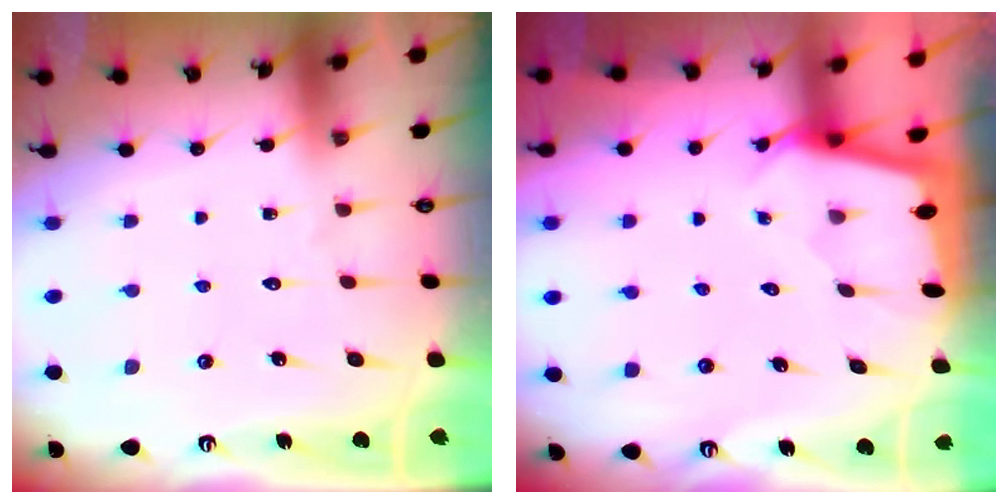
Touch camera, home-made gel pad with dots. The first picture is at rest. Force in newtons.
{"total": 1.6, "press": 1.6, "slide": 0.2}